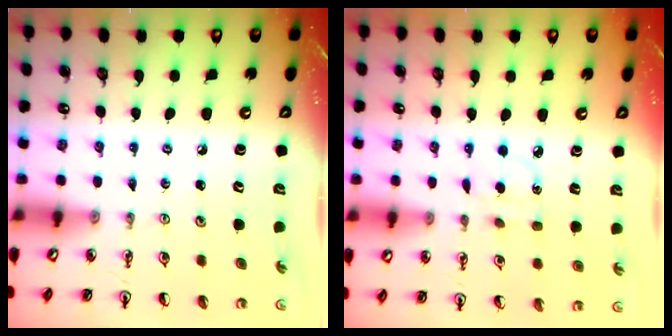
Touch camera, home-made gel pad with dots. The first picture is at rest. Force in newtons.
{"total": 3.9, "press": 3.9, "slide": 0.5}